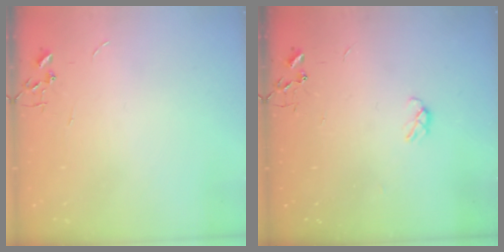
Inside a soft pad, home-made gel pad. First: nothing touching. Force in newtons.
{"total": 3.7, "press": 3.7, "slide": 0.6}